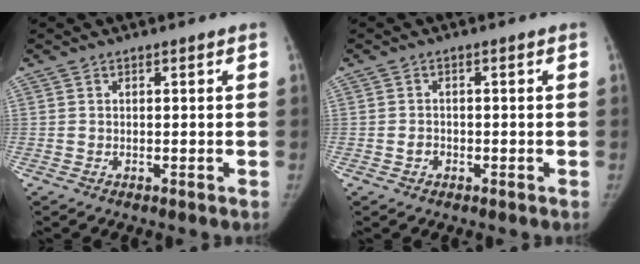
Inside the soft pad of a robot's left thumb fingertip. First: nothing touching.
{"total": 1.7, "force": [-0.9, 1.4, 0.4], "torque": [-0.003, 0.010, -0.016]}